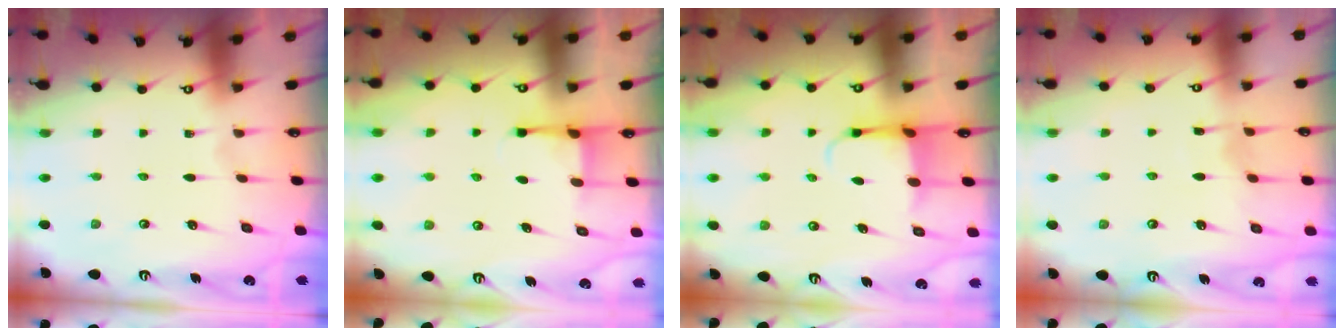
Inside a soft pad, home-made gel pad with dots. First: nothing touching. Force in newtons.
{"total": 2.2, "press": 2.2, "slide": 0.5}
{"total": 3.9, "press": 3.8, "slide": 1.0}
{"total": 5.7, "press": 5.7, "slide": 0.4}